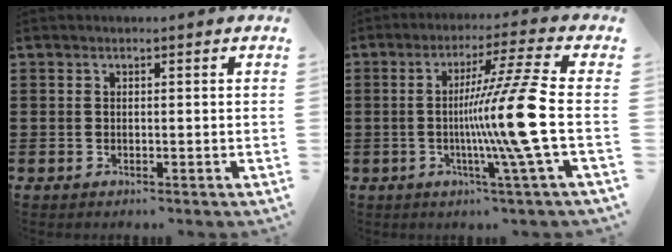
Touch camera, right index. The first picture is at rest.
{"total": 13.1, "force": [-1.2, -1.7, 13.0], "torque": [-0.229, -0.024, -0.040]}